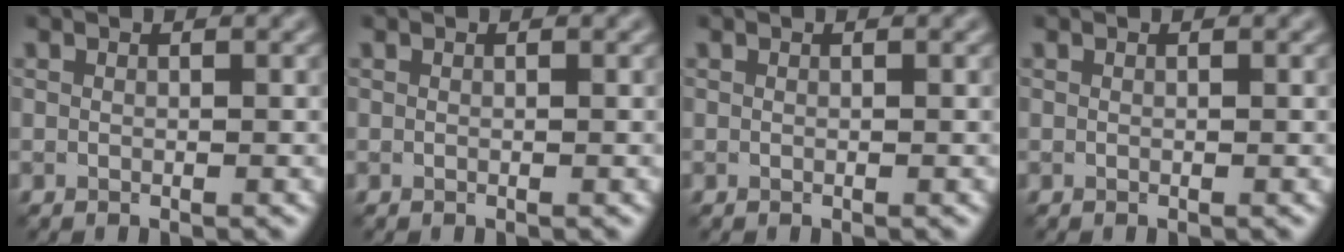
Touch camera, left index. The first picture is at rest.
{"total": 0.0}
{"total": 0.0}
{"total": 0.0}